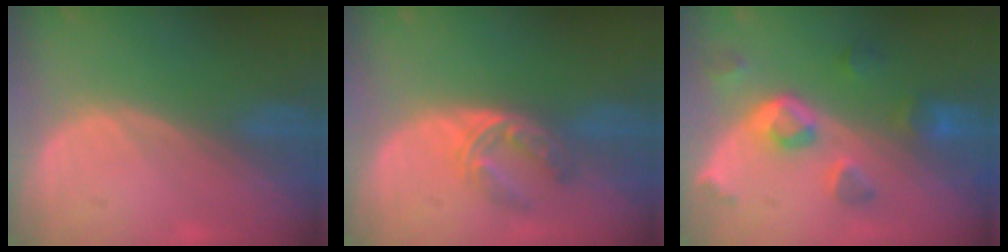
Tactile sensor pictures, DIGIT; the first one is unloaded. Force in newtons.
{"total": 6.0, "press": 4.9, "slide": 3.4}
{"total": 7.8, "press": 7.0, "slide": 3.4}